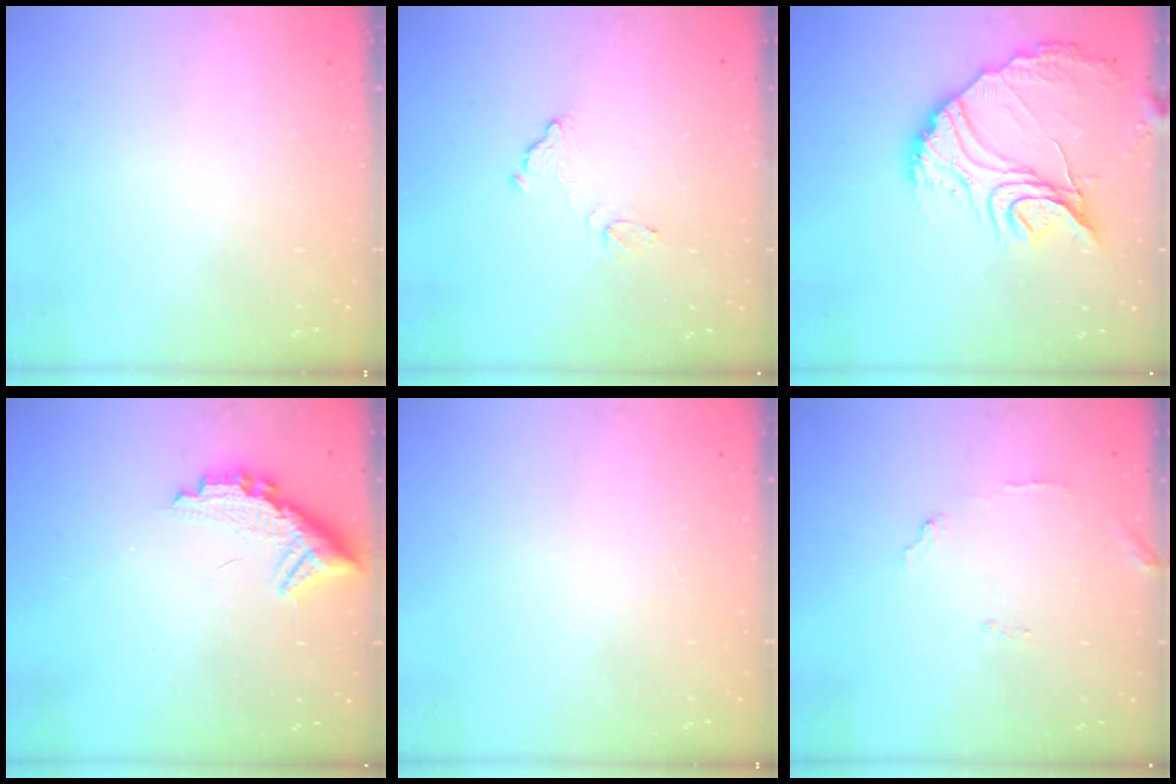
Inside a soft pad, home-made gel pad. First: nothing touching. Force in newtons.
{"total": 8.6, "press": 8.6, "slide": 0.5}
{"total": 16.8, "press": 16.7, "slide": 1.3}
{"total": 12.5, "press": 12.5, "slide": 1.1}
{"total": 0.0}
{"total": 7.8, "press": 7.8, "slide": 0.4}